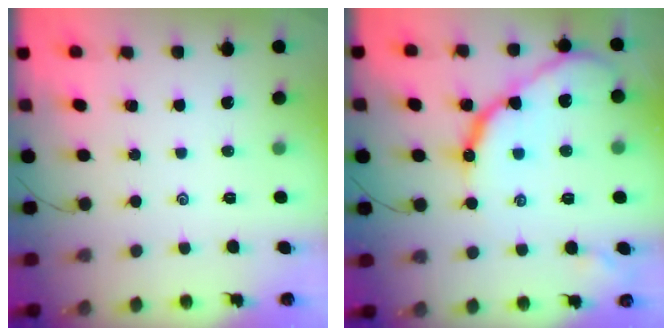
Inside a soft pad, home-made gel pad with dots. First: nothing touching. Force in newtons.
{"total": 13.7, "press": 13.6, "slide": 0.5}